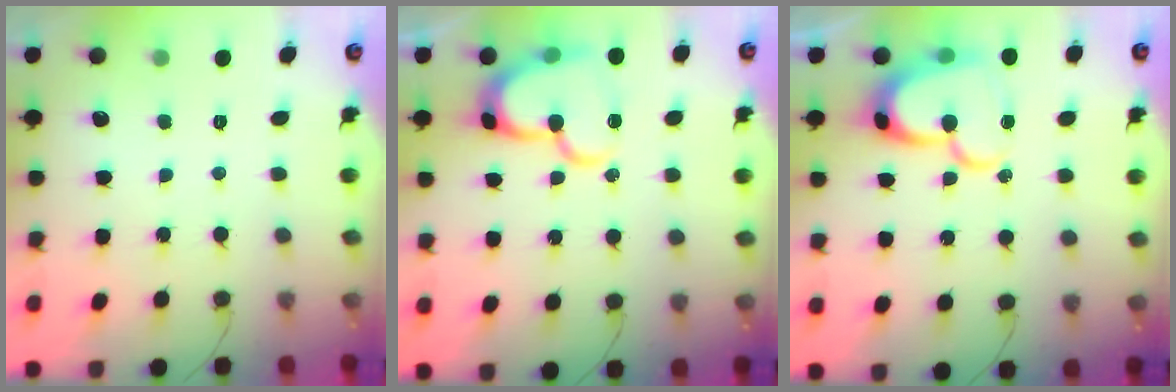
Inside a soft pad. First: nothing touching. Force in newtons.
{"total": 17.3, "press": 17.3, "slide": 1.5}
{"total": 18.4, "press": 18.3, "slide": 1.9}